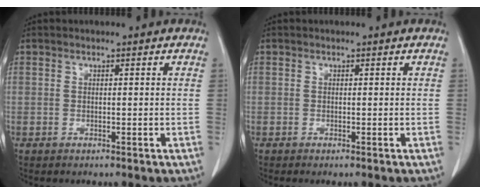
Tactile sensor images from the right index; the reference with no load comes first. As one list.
[{"total": 0.0}]